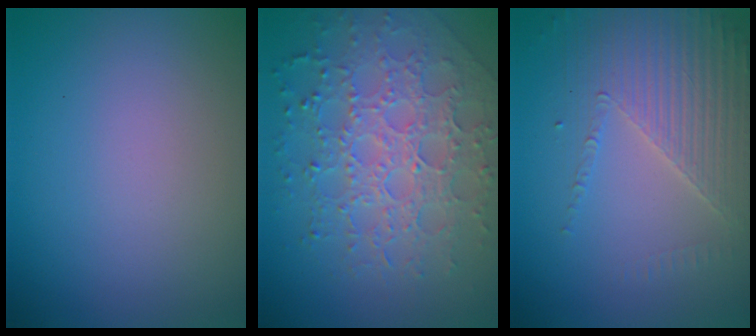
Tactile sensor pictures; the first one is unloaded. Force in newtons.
{"total": 7.2, "press": 5.2, "slide": 5.0}
{"total": 3.8, "press": 3.5, "slide": 1.5}